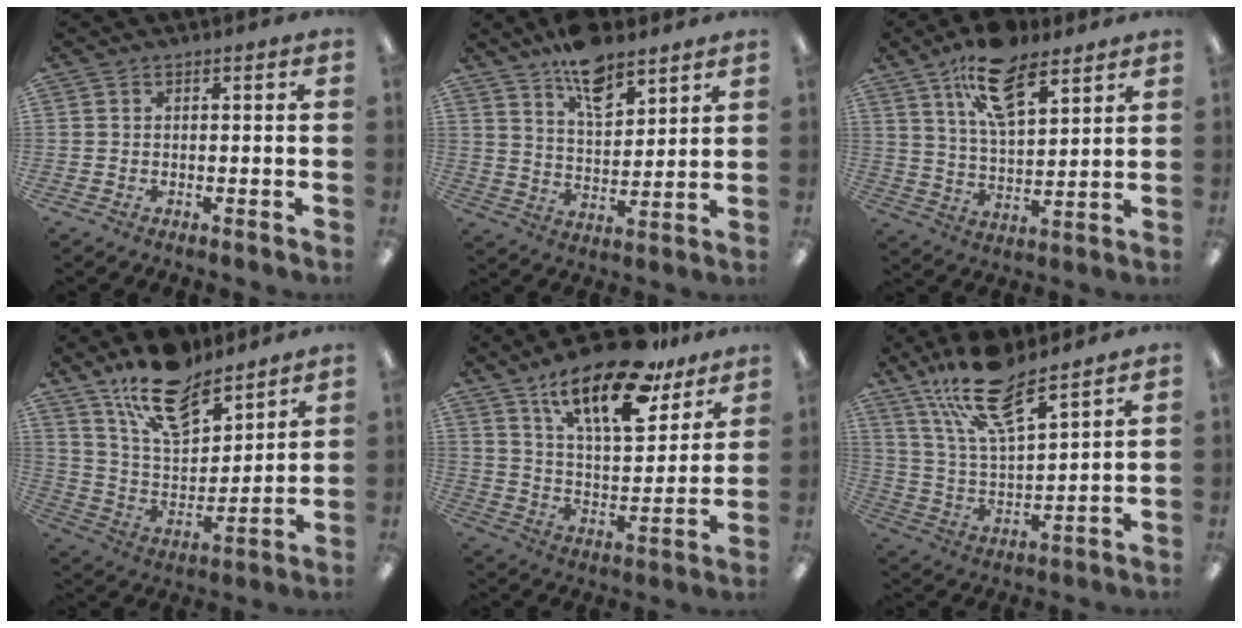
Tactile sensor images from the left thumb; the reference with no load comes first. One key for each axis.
{"total": 11.5, "fx": 8.6, "fy": 5.0, "fz": 5.7, "tx": -0.088, "ty": -0.049, "tz": 0.155}
{"total": 14.9, "fx": 9.3, "fy": 6.6, "fz": 9.6, "tx": -0.162, "ty": -0.032, "tz": 0.164}
{"total": 17.0, "fx": 13.2, "fy": 7.3, "fz": 7.9, "tx": -0.143, "ty": -0.075, "tz": 0.237}
{"total": 19.9, "fx": 14.0, "fy": 7.2, "fz": 12.2, "tx": -0.194, "ty": -0.085, "tz": 0.235}
{"total": 16.8, "fx": 12.1, "fy": 5.1, "fz": 10.5, "tx": -0.207, "ty": -0.050, "tz": 0.211}